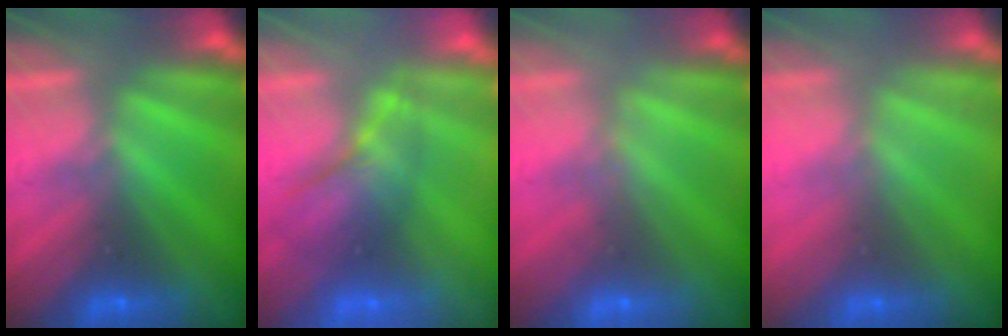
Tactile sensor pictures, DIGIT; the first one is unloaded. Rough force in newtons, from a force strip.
{"total": 2.4}
{"total": 1.6}
{"total": 2.7}